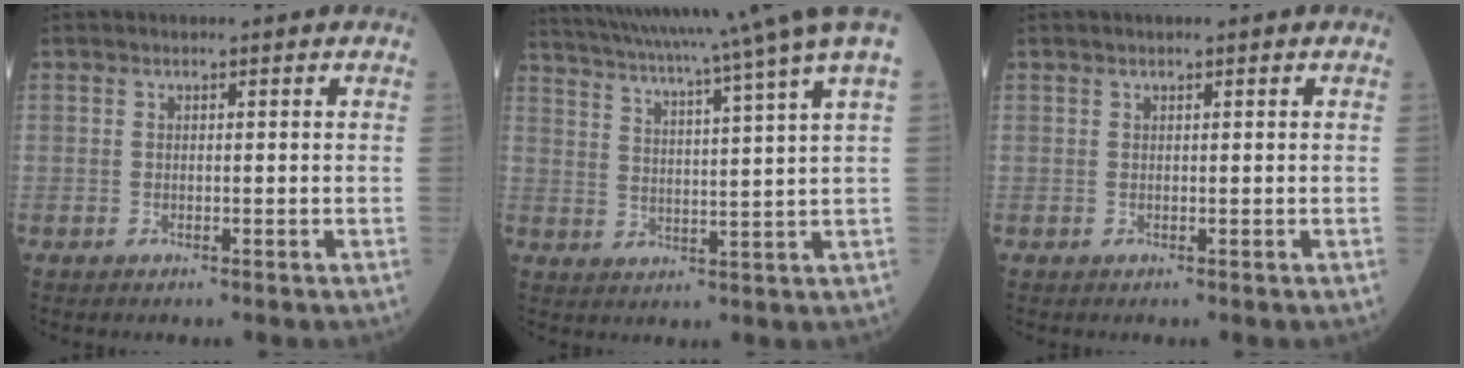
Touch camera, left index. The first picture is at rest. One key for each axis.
{"total": 18.0, "fx": 15.3, "fy": -3.0, "fz": 9.0, "tx": -0.158, "ty": -0.033, "tz": 0.213}
{"total": 0.9, "fx": 0.7, "fy": 0.2, "fz": 0.4, "tx": -0.010, "ty": 0.015, "tz": 0.015}